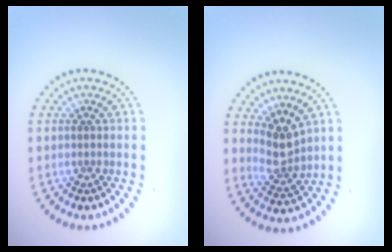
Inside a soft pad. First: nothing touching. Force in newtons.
{"total": 2.7, "press": 2.1, "slide": 1.7}